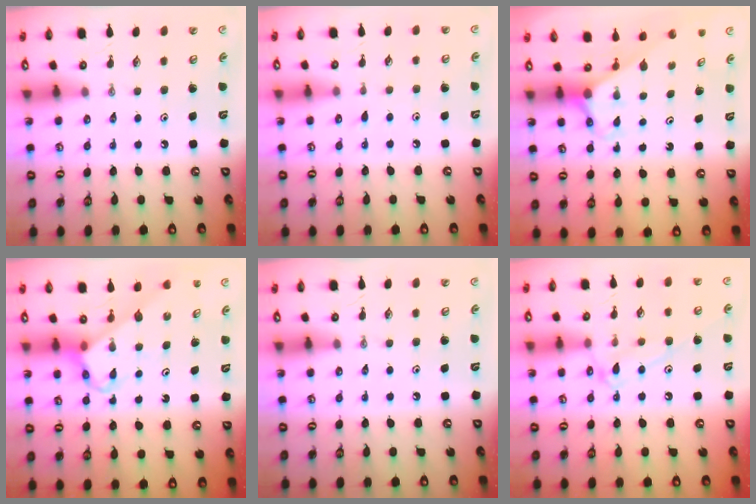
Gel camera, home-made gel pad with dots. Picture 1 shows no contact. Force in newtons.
{"total": 3.4, "press": 3.4, "slide": 0.4}
{"total": 2.6, "press": 2.6, "slide": 0.2}
{"total": 3.8, "press": 3.8, "slide": 0.1}
{"total": 0.0}
{"total": 12.8, "press": 12.7, "slide": 1.1}